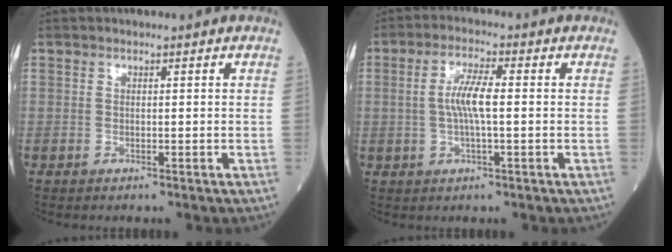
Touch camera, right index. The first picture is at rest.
{"total": 5.5, "force": [0.0, 0.8, 5.4], "torque": [-0.113, 0.006, -0.001]}